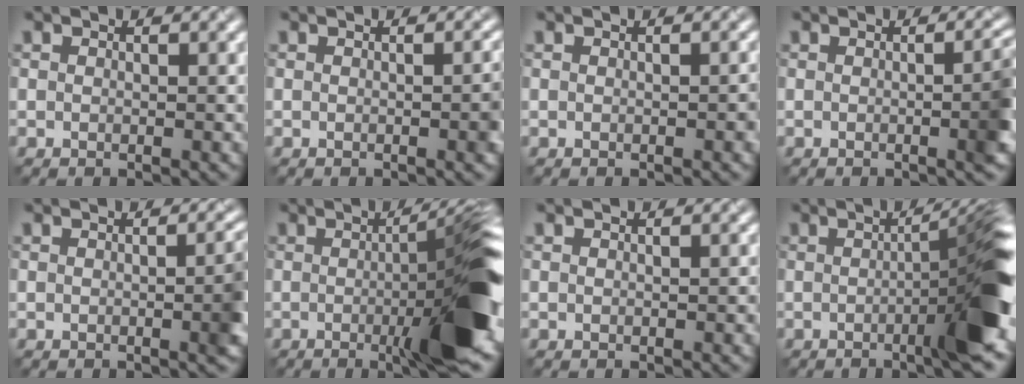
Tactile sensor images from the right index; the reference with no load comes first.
{"total": 1.8, "force": [-0.2, 0.4, 1.8], "torque": [-0.019, 0.005, -0.001]}
{"total": 0.9, "force": [-0.3, 0.1, 0.9], "torque": [-0.011, 0.004, -0.002]}
{"total": 3.7, "force": [-0.2, 1.0, 3.6], "torque": [-0.036, 0.008, -0.002]}
{"total": 3.2, "force": [-0.2, 0.8, 3.1], "torque": [-0.031, 0.008, -0.002]}
{"total": 10.7, "force": [-1.2, 1.8, 10.5], "torque": [-0.129, -0.001, -0.017]}
{"total": 0.6, "force": [-0.2, 0.1, 0.5], "torque": [-0.004, 0.001, -0.002]}
{"total": 8.7, "force": [-1.3, 1.3, 8.5], "torque": [-0.102, 0.007, -0.021]}